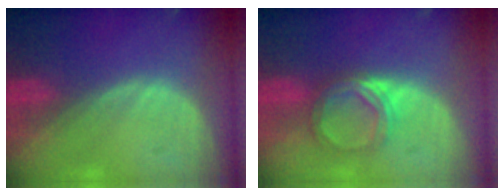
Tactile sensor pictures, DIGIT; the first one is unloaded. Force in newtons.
{"total": 5.2, "press": 4.6, "slide": 2.4}